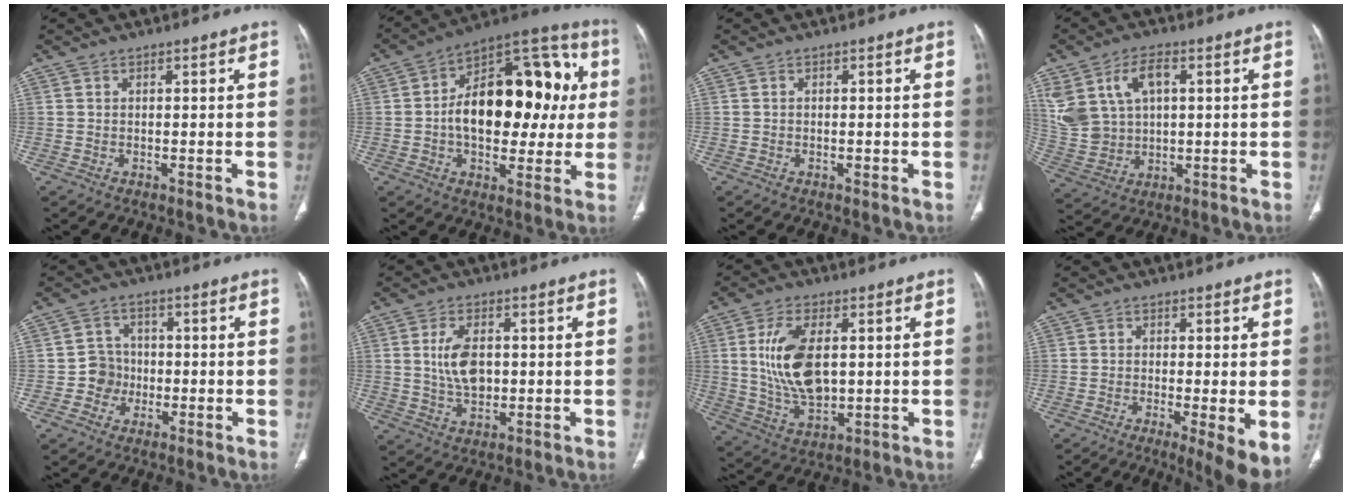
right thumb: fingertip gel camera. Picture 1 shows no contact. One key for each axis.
{"total": 24.9, "fx": 1.7, "fy": 14.2, "fz": 20.4, "tx": -0.261, "ty": 0.035, "tz": 0.022}
{"total": 0.6, "fx": -0.2, "fy": 0.4, "fz": 0.5, "tx": -0.008, "ty": -0.001, "tz": -0.004}
{"total": 13.7, "fx": 4.3, "fy": 9.1, "fz": 9.3, "tx": -0.187, "ty": 0.000, "tz": 0.099}
{"total": 4.6, "fx": -1.2, "fy": 4.3, "fz": 0.9, "tx": 0.013, "ty": 0.014, "tz": -0.028}
{"total": 7.4, "fx": 0.8, "fy": 4.4, "fz": 5.9, "tx": -0.106, "ty": -0.002, "tz": 0.019}
{"total": 13.4, "fx": 1.9, "fy": 7.3, "fz": 11.1, "tx": -0.208, "ty": -0.012, "tz": 0.044}
{"total": 7.5, "fx": -2.1, "fy": 1.5, "fz": 7.1, "tx": -0.111, "ty": -0.019, "tz": -0.034}